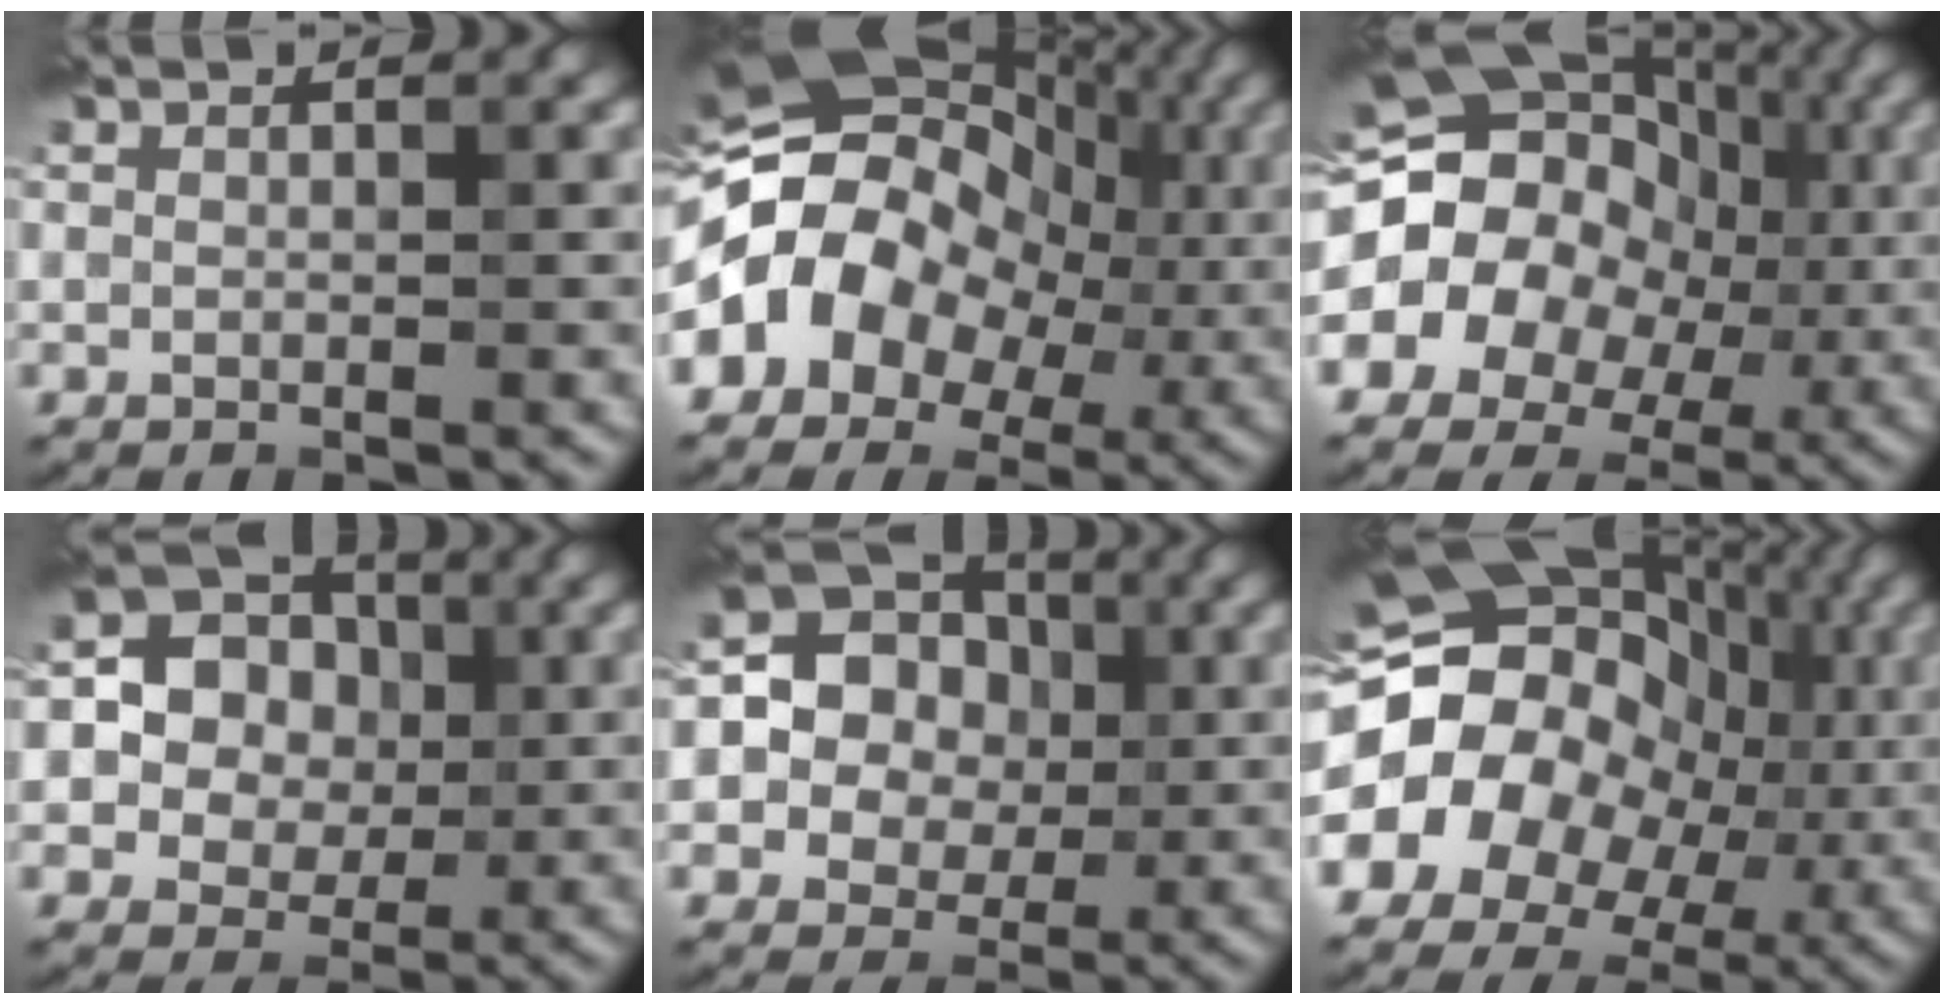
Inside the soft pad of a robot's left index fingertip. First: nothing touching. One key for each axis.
{"total": 15.1, "fx": 0.0, "fy": 11.8, "fz": 9.5, "tx": -0.173, "ty": 0.023, "tz": -0.012}
{"total": 19.9, "fx": 0.4, "fy": 17.2, "fz": 9.9, "tx": -0.188, "ty": 0.036, "tz": -0.027}
{"total": 8.5, "fx": 0.8, "fy": 7.6, "fz": 3.7, "tx": -0.062, "ty": 0.029, "tz": -0.007}
{"total": 9.8, "fx": 0.5, "fy": 8.8, "fz": 4.1, "tx": -0.076, "ty": 0.032, "tz": -0.012}
{"total": 21.8, "fx": 0.1, "fy": 18.6, "fz": 11.3, "tx": -0.220, "ty": 0.024, "tz": -0.033}